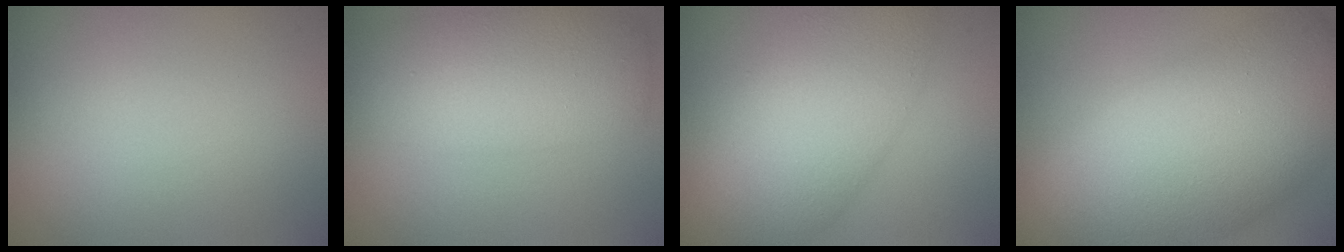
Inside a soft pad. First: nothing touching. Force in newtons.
{"total": 6.7, "press": 6.7, "slide": 0.1}
{"total": 7.9, "press": 7.9, "slide": 0.3}
{"total": 14.4, "press": 14.4, "slide": 0.8}